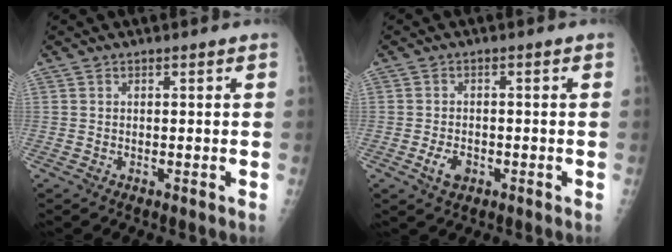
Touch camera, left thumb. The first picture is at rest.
{"total": 3.6, "force": [-1.5, 2.2, 2.3], "torque": [-0.040, 0.008, -0.023]}